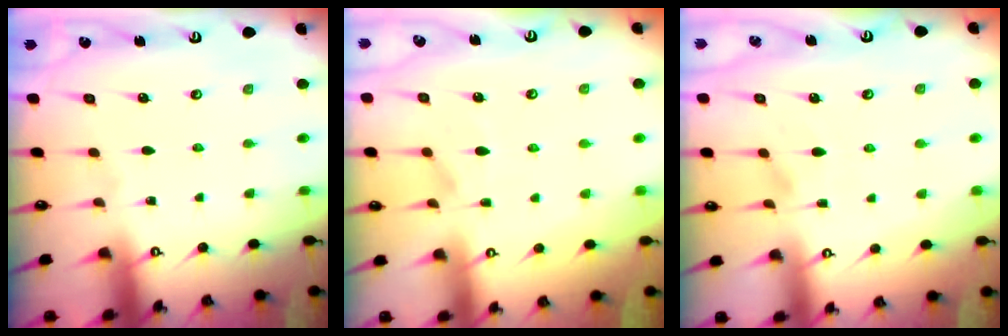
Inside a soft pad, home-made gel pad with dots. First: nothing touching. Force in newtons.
{"total": 1.5, "press": 1.0, "slide": 1.1}
{"total": 1.2, "press": 0.8, "slide": 0.9}